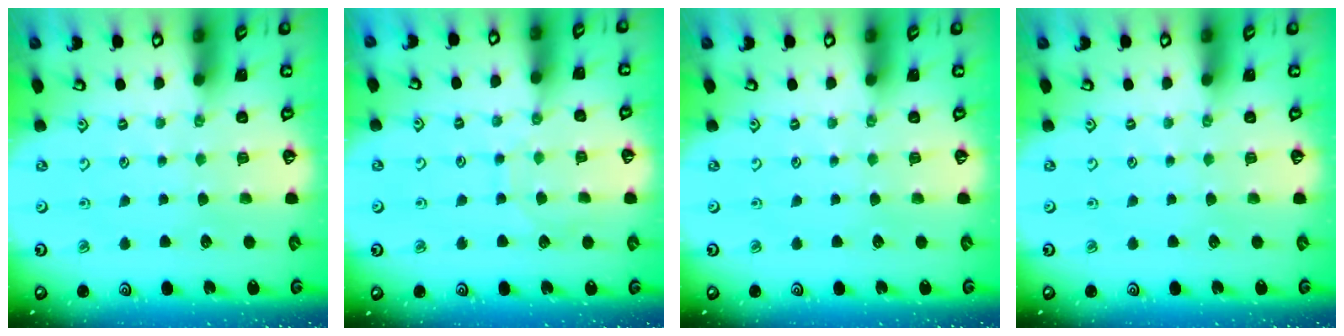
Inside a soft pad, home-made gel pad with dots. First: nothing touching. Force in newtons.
{"total": 6.8, "press": 6.8, "slide": 0.1}
{"total": 0.0}
{"total": 0.0}